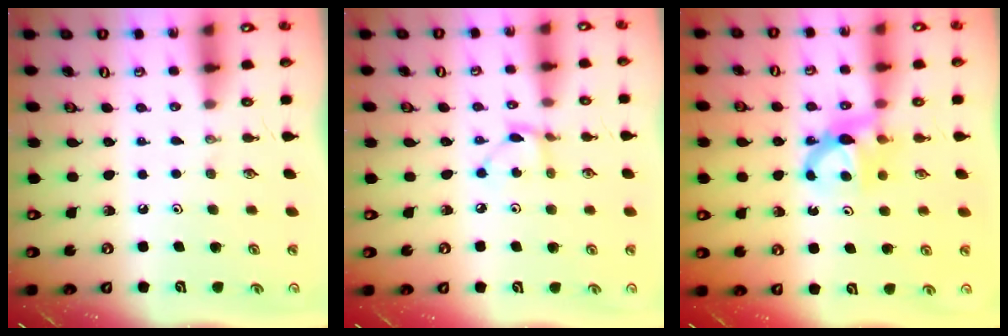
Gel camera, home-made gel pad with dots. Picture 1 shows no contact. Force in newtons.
{"total": 2.9, "press": 2.9, "slide": 0.1}
{"total": 7.3, "press": 7.3, "slide": 0.3}